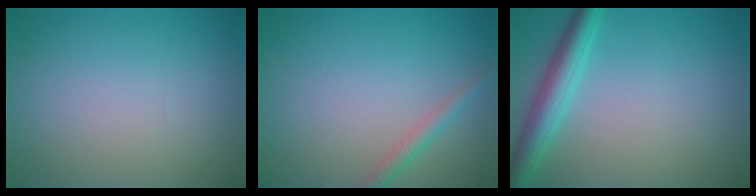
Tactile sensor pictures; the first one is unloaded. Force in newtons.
{"total": 1.6, "press": 1.6, "slide": 0.1}
{"total": 4.0, "press": 4.0, "slide": 0.1}